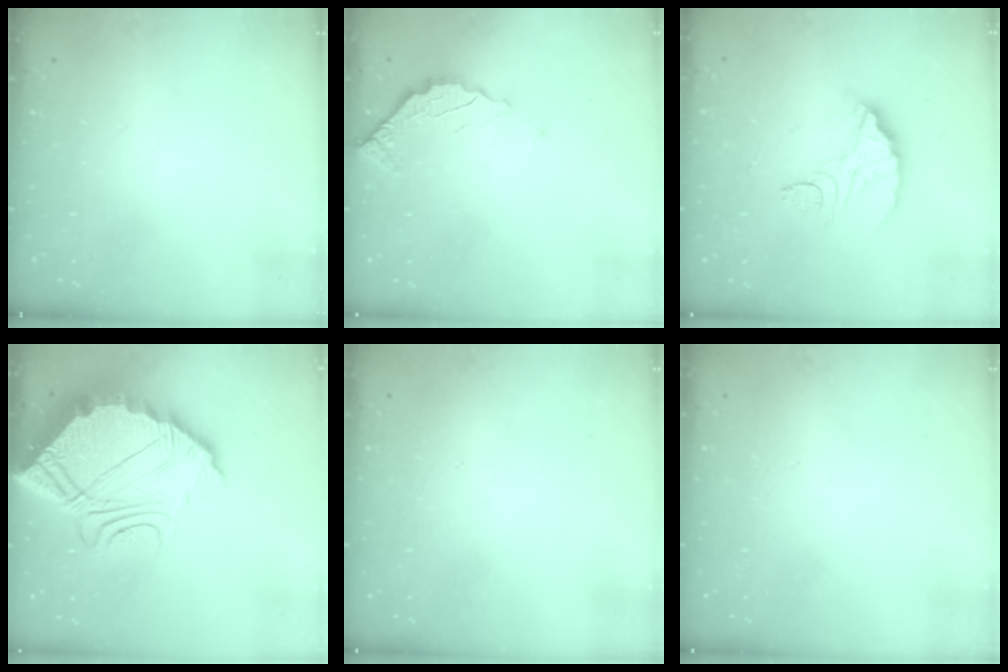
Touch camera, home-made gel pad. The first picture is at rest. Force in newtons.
{"total": 2.4, "press": 2.4, "slide": 0.2}
{"total": 9.8, "press": 9.7, "slide": 0.8}
{"total": 15.8, "press": 15.7, "slide": 1.3}
{"total": 2.3, "press": 2.3, "slide": 0.1}
{"total": 2.3, "press": 2.3, "slide": 0.1}